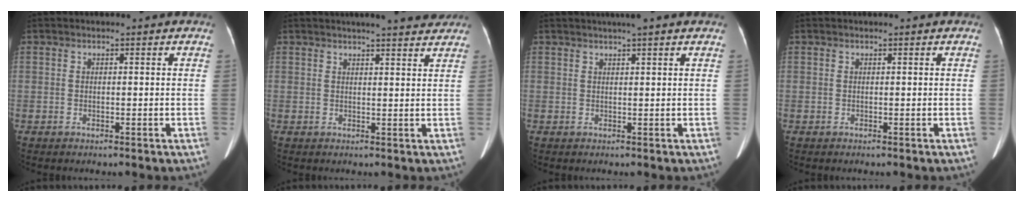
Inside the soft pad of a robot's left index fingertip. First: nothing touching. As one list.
[{"total": 8.0, "force": [7.0, 0.8, 3.7], "torque": [-0.049, 0.008, 0.075]}, {"total": 4.1, "force": [3.2, 0.0, 2.5], "torque": [-0.036, 0.022, 0.046]}, {"total": 0.0}]